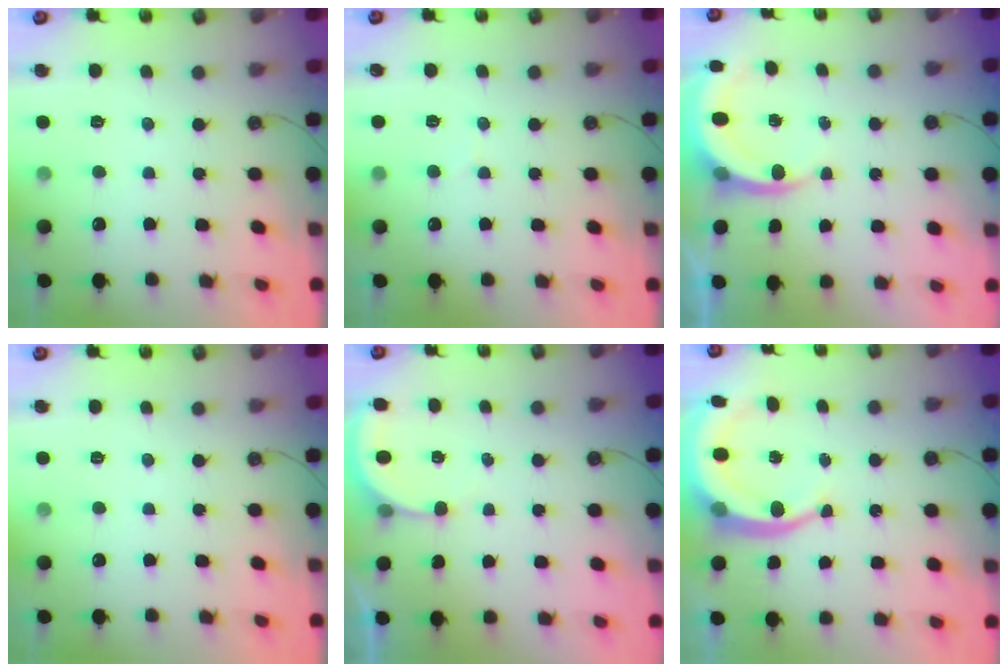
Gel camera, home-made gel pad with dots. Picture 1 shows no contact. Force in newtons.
{"total": 4.2, "press": 4.1, "slide": 0.6}
{"total": 5.1, "press": 5.1, "slide": 0.5}
{"total": 0.0}
{"total": 2.9, "press": 2.9, "slide": 0.2}
{"total": 10.2, "press": 10.1, "slide": 1.8}